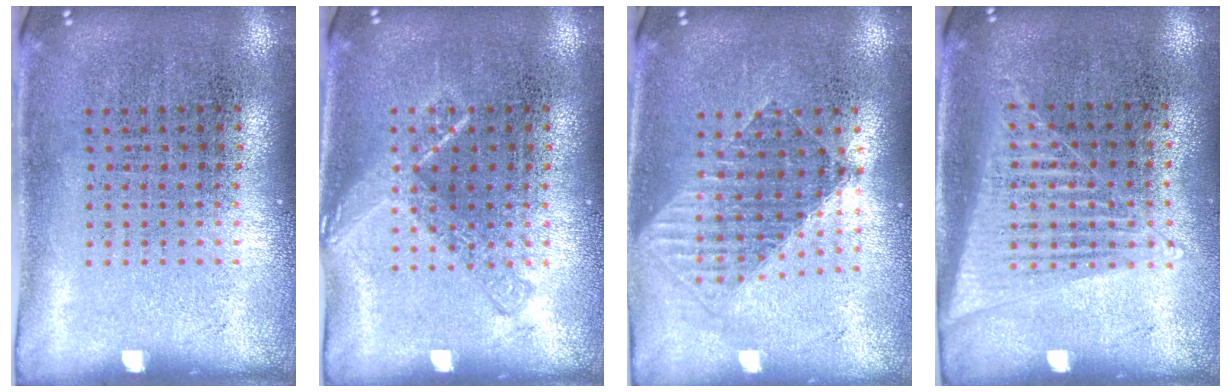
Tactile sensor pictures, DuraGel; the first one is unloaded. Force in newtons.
{"total": 2.1, "press": 2.0, "slide": 0.2}
{"total": 1.5, "press": 1.2, "slide": 0.8}
{"total": 1.4, "press": 1.3, "slide": 0.6}